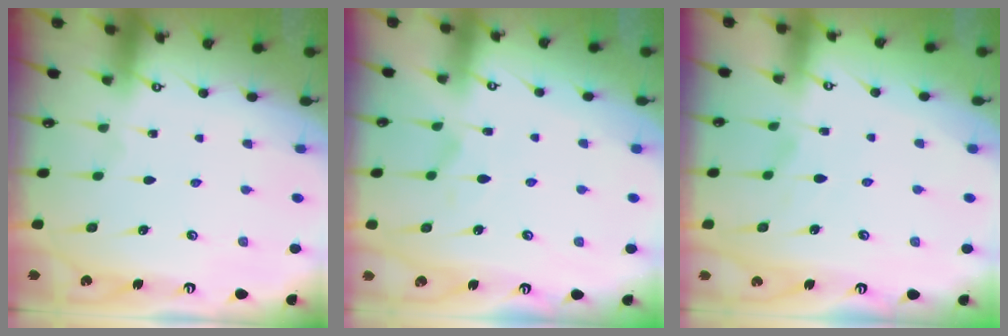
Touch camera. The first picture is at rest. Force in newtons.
{"total": 4.0, "press": 3.7, "slide": 1.3}
{"total": 1.8, "press": 1.4, "slide": 1.1}